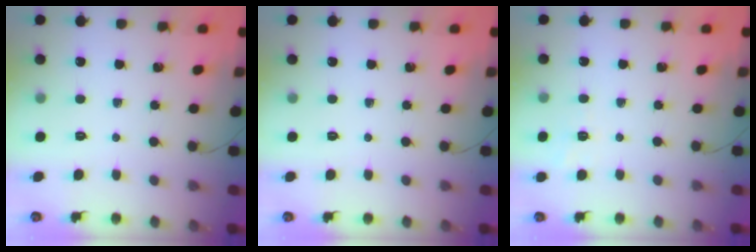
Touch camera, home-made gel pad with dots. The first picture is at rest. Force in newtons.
{"total": 0.0}
{"total": 2.0, "press": 1.3, "slide": 1.5}